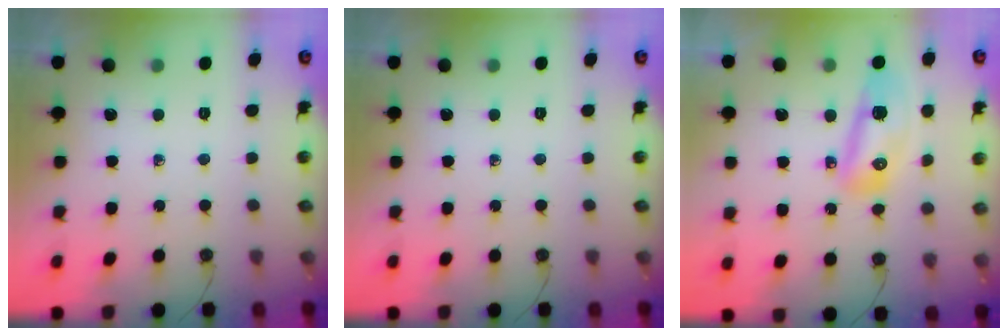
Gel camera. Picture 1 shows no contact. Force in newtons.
{"total": 0.0}
{"total": 9.9, "press": 9.8, "slide": 1.3}